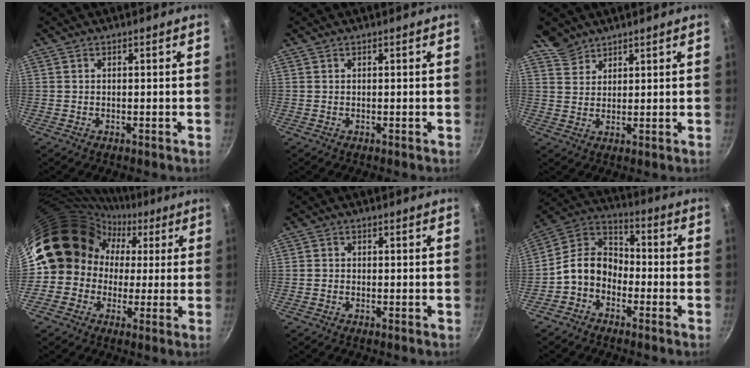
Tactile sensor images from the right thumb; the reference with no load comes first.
{"total": 0.0}
{"total": 4.0, "force": [3.4, 2.1, 0.1], "torque": [0.012, 0.000, 0.068]}
{"total": 16.1, "force": [1.0, 14.6, 6.6], "torque": [-0.059, 0.056, 0.001]}
{"total": 0.8, "force": [-0.6, 0.5, 0.4], "torque": [-0.012, 0.004, -0.015]}
{"total": 10.3, "force": [-3.6, 7.6, 5.9], "torque": [-0.081, 0.058, -0.096]}